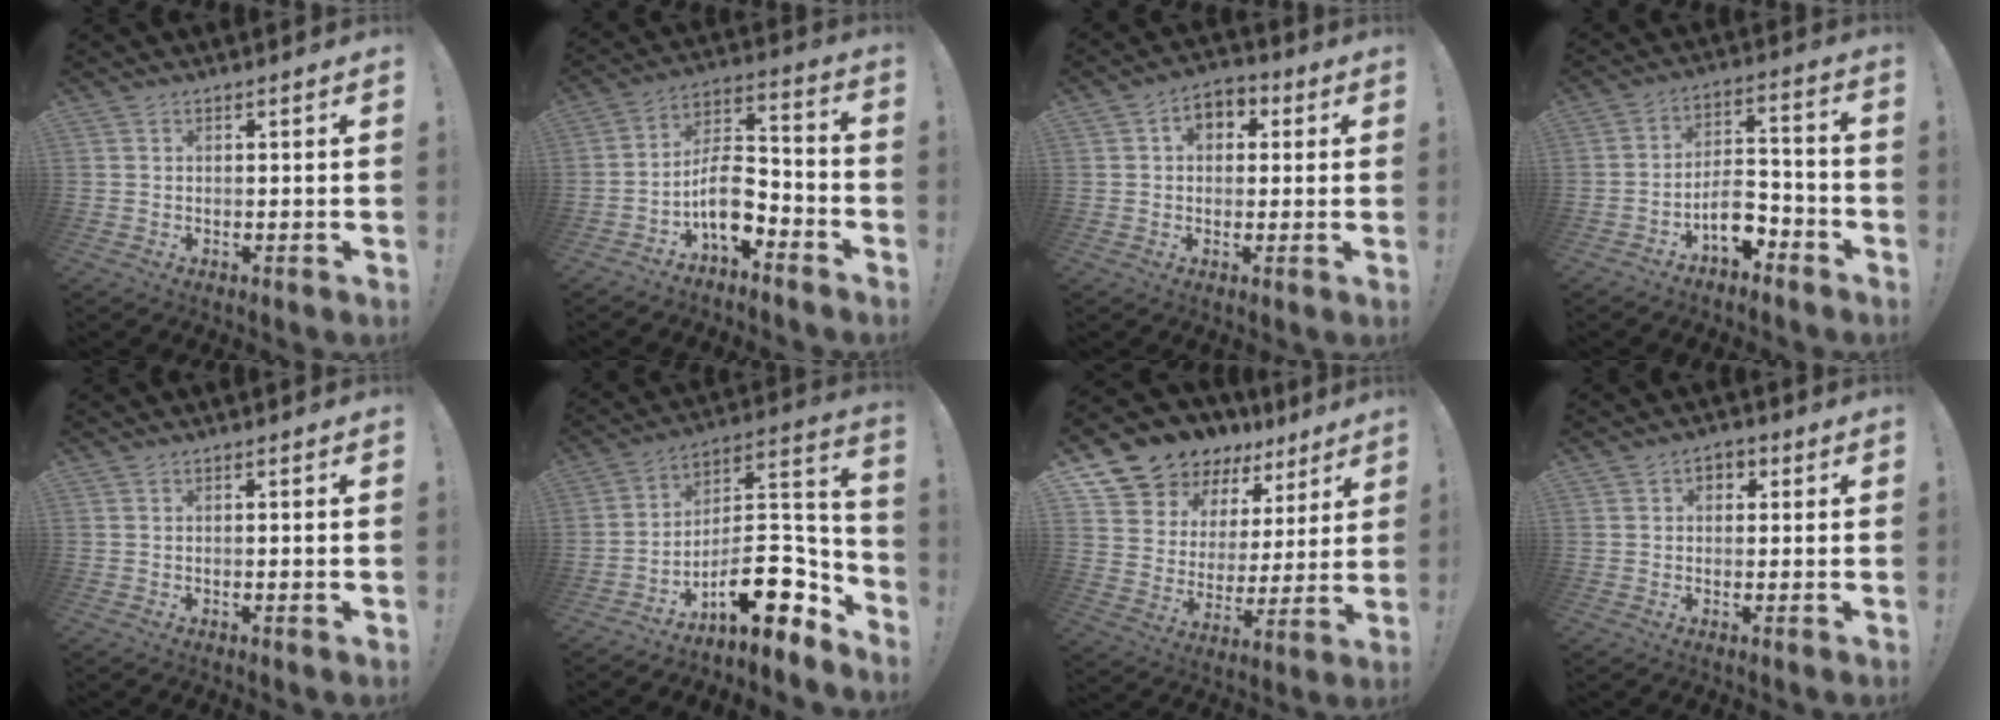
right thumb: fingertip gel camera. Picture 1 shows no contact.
{"total": 11.9, "force": [-5.8, 6.7, 8.0], "torque": [-0.142, 0.032, -0.102]}
{"total": 6.2, "force": [1.4, 4.8, 3.7], "torque": [-0.049, 0.003, 0.023]}
{"total": 9.7, "force": [-5.7, 5.7, 5.5], "torque": [-0.078, 0.042, -0.098]}
{"total": 1.1, "force": [0.1, -0.2, 1.1], "torque": [-0.011, -0.003, -0.002]}
{"total": 17.0, "force": [-7.5, 7.5, 13.3], "torque": [-0.180, 0.034, -0.117]}
{"total": 11.7, "force": [10.0, 6.0, 1.4], "torque": [-0.046, -0.088, 0.195]}
{"total": 3.5, "force": [0.5, 2.7, 2.1], "torque": [-0.022, 0.005, 0.006]}